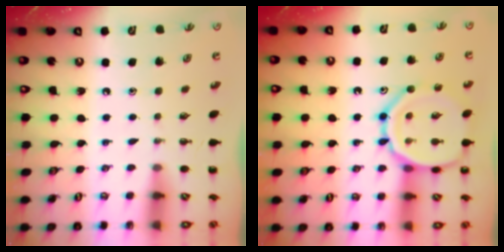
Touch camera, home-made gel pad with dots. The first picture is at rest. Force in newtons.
{"total": 15.3, "press": 15.2, "slide": 1.1}